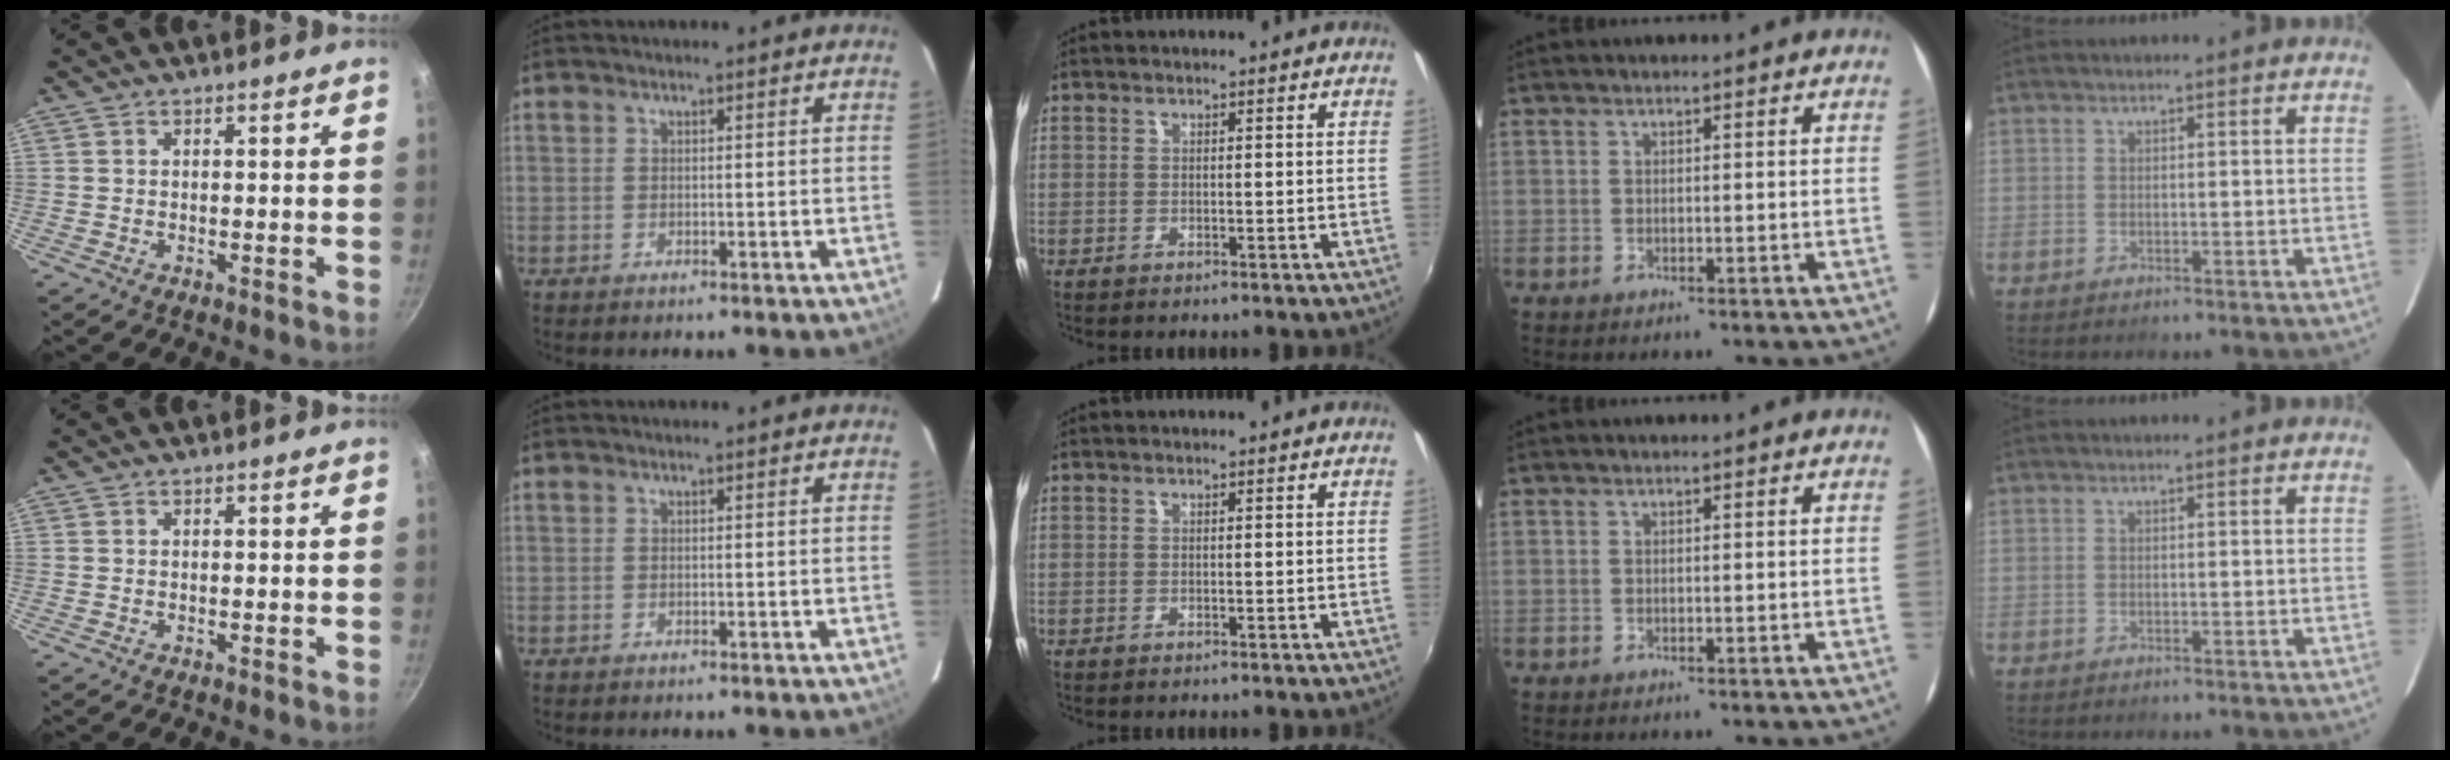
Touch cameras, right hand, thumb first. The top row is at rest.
{}